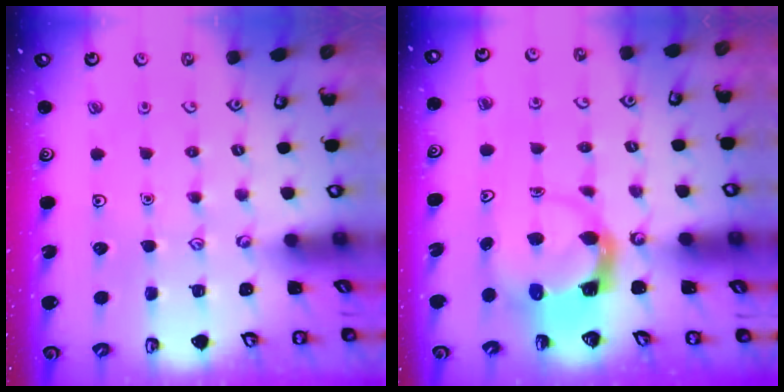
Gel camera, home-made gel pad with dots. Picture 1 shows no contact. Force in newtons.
{"total": 3.7, "press": 3.6, "slide": 0.5}